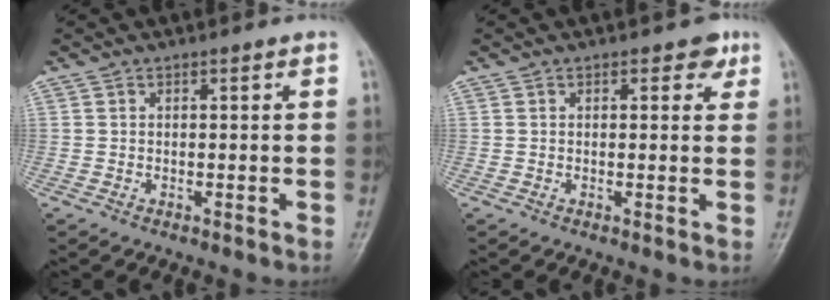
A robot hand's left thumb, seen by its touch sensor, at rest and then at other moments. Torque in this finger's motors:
{"motor_torque": [0.30, 0.18, 0.17, -0.28, 0.00]}